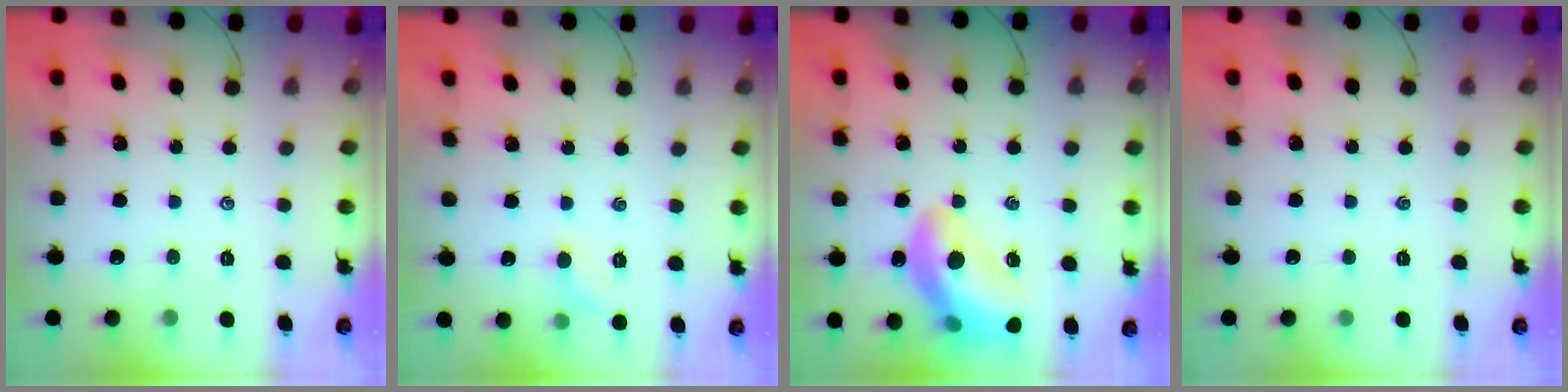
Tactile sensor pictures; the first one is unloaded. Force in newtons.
{"total": 4.6, "press": 4.4, "slide": 1.4}
{"total": 18.1, "press": 17.9, "slide": 3.1}
{"total": 0.0}